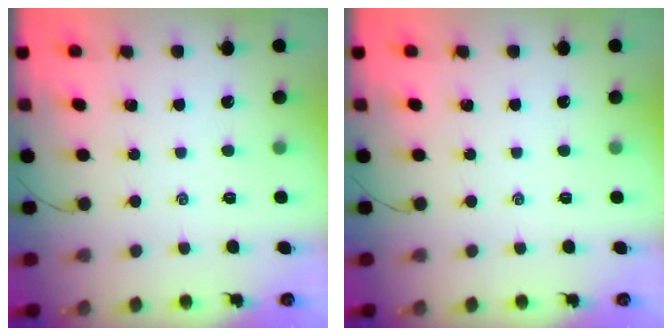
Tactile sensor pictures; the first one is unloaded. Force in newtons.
{"total": 0.0}